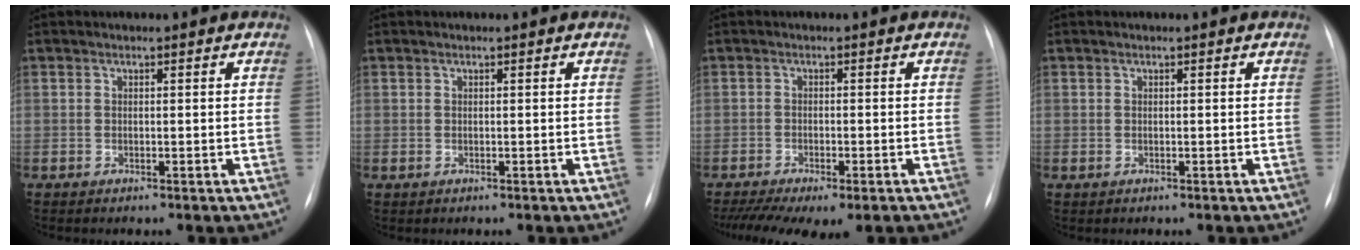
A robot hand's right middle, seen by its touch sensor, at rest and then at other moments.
{"total": 0.0}
{"total": 12.1, "force": [-9.1, 3.6, 7.2], "torque": [-0.136, -0.010, -0.132]}
{"total": 0.0}